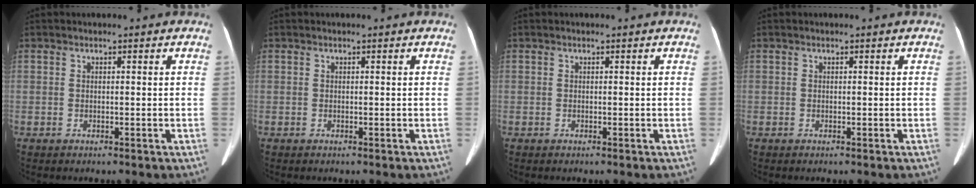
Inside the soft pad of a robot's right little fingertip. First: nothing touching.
{"total": 0.0}
{"total": 0.0}
{"total": 0.0}